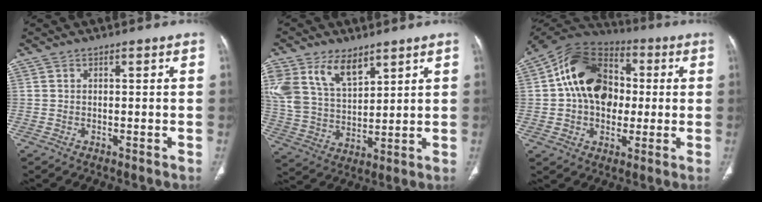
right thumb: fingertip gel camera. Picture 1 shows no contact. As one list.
[{"total": 14.6, "force": [8.2, 8.4, 8.6], "torque": [-0.155, -0.023, 0.170]}, {"total": 18.1, "force": [1.5, 13.4, 12.2], "torque": [-0.169, 0.027, 0.016]}]